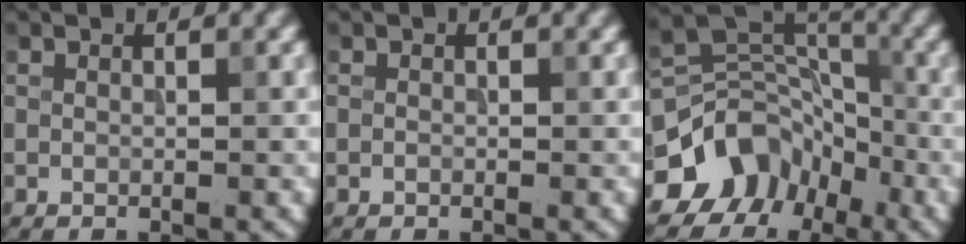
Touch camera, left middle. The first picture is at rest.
{"total": 0.0}
{"total": 9.9, "force": [-5.7, 7.4, 3.2], "torque": [-0.054, 0.023, -0.107]}